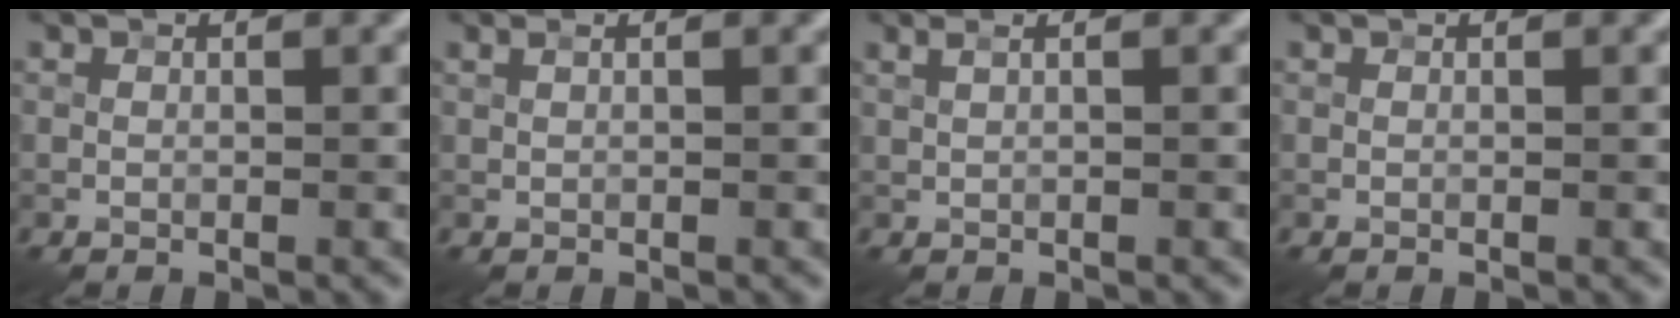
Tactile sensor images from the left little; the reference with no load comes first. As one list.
[{"total": 0.8, "force": [0.4, 0.3, 0.6], "torque": [-0.011, 0.000, 0.006]}, {"total": 2.3, "force": [1.2, 1.1, 1.7], "torque": [-0.015, 0.012, -0.002]}, {"total": 0.0}]